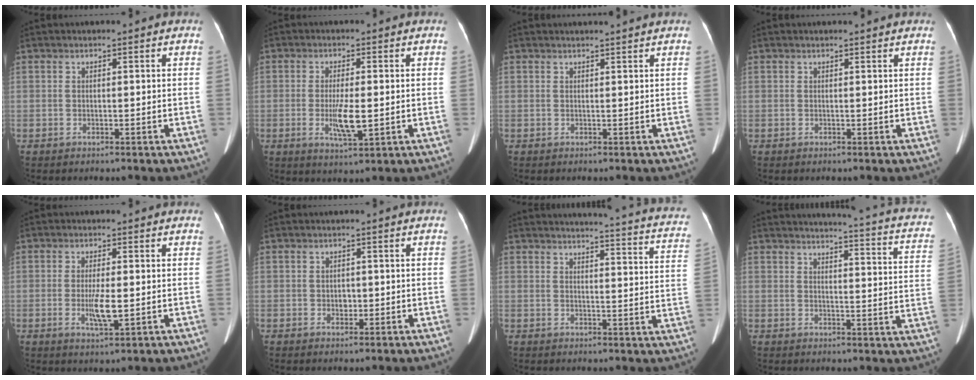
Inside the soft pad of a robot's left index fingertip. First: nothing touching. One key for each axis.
{"total": 5.3, "fx": -1.0, "fy": 1.1, "fz": 5.1, "tx": -0.102, "ty": -0.013, "tz": -0.013}
{"total": 3.0, "fx": 2.8, "fy": -0.5, "fz": 0.9, "tx": -0.013, "ty": 0.010, "tz": 0.034}
{"total": 1.5, "fx": 1.4, "fy": 0.1, "fz": 0.3, "tx": -0.010, "ty": 0.005, "tz": 0.014}
{"total": 4.5, "fx": -1.0, "fy": 0.9, "fz": 4.3, "tx": -0.086, "ty": -0.010, "tz": -0.012}
{"total": 1.5, "fx": -0.6, "fy": 1.1, "fz": 0.8, "tx": -0.013, "ty": 0.000, "tz": -0.004}
{"total": 19.1, "fx": 17.6, "fy": 1.3, "fz": 7.1, "tx": -0.079, "ty": -0.075, "tz": 0.176}
{"total": 16.1, "fx": 13.8, "fy": 1.7, "fz": 8.1, "tx": -0.096, "ty": -0.054, "tz": 0.131}